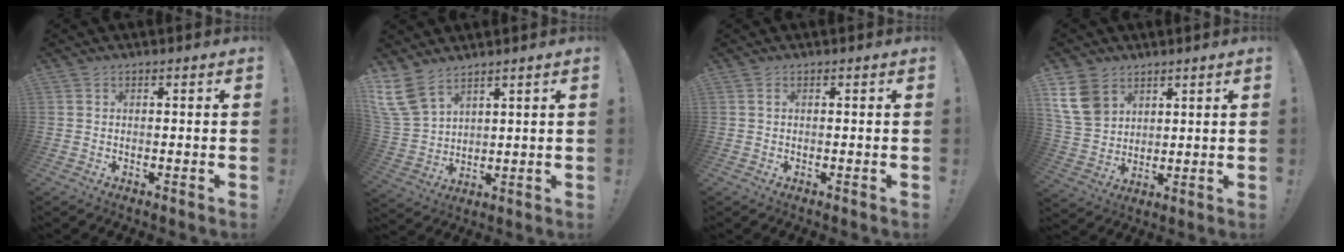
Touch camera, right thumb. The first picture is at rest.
{"total": 9.9, "force": [7.5, 4.7, 4.6], "torque": [-0.102, -0.040, 0.150]}
{"total": 0.6, "force": [0.0, -0.1, 0.6], "torque": [-0.013, 0.000, 0.000]}
{"total": 12.0, "force": [6.4, 8.6, 5.5], "torque": [-0.100, -0.027, 0.132]}